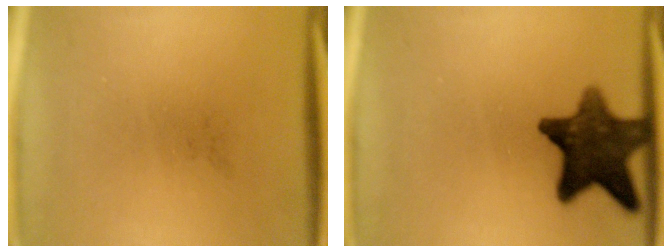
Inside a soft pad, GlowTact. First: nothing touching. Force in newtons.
{"total": 12.2}